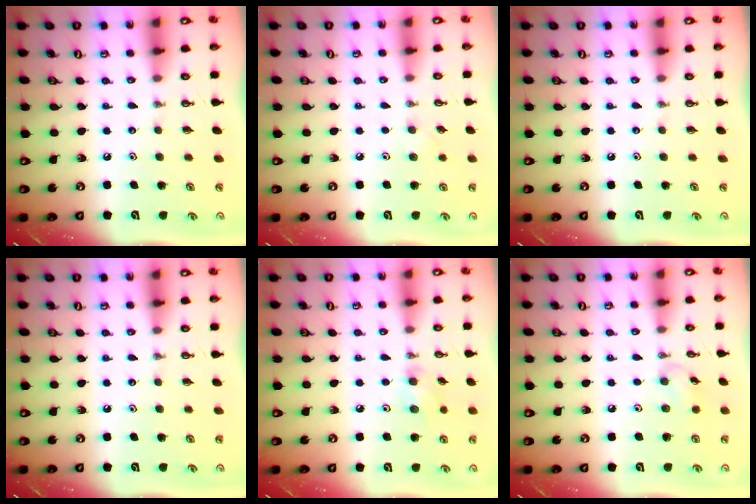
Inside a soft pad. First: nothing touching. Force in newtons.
{"total": 3.9, "press": 3.8, "slide": 0.8}
{"total": 0.0}
{"total": 0.0}
{"total": 6.0, "press": 5.9, "slide": 1.4}
{"total": 5.6, "press": 5.5, "slide": 0.7}